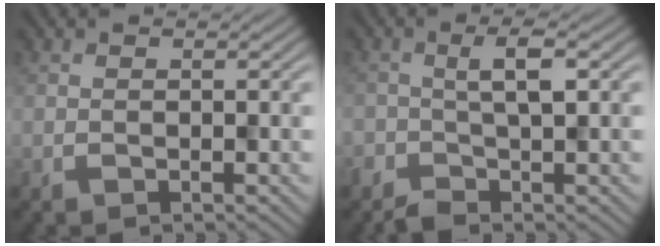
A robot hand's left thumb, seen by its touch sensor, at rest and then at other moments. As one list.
[{"total": 2.6, "force": [-1.1, 0.9, 2.1], "torque": [-0.041, 0.007, -0.027]}]